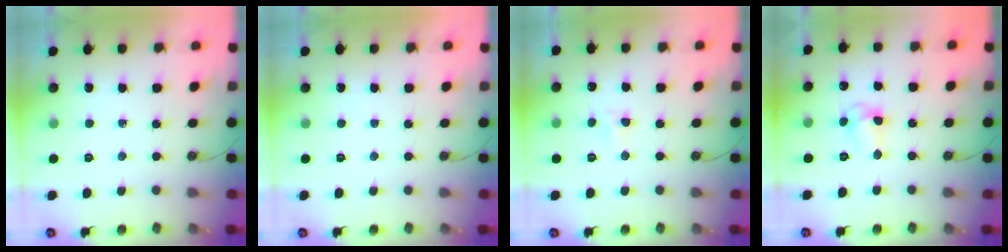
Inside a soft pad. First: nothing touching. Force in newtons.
{"total": 0.0}
{"total": 2.9, "press": 2.9, "slide": 0.4}
{"total": 5.2, "press": 5.2, "slide": 0.5}